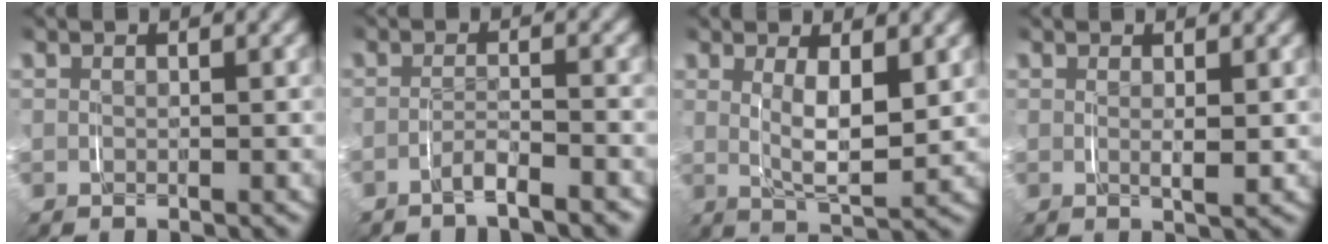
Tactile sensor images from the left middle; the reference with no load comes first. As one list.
[{"total": 2.2, "force": [-2.0, -0.2, 0.8], "torque": [-0.016, -0.001, -0.038]}, {"total": 4.2, "force": [0.6, 1.3, 4.0], "torque": [-0.068, -0.016, 0.015]}, {"total": 1.1, "force": [0.4, 0.0, 1.0], "torque": [-0.018, -0.007, 0.010]}]